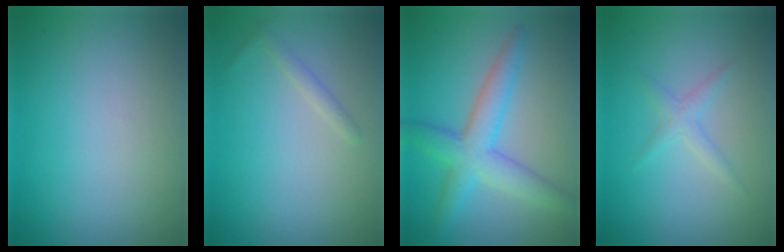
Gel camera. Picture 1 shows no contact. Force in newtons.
{"total": 0.9, "press": 0.9, "slide": 0.1}
{"total": 4.8, "press": 4.8, "slide": 0.1}
{"total": 1.3, "press": 1.3, "slide": 0.1}